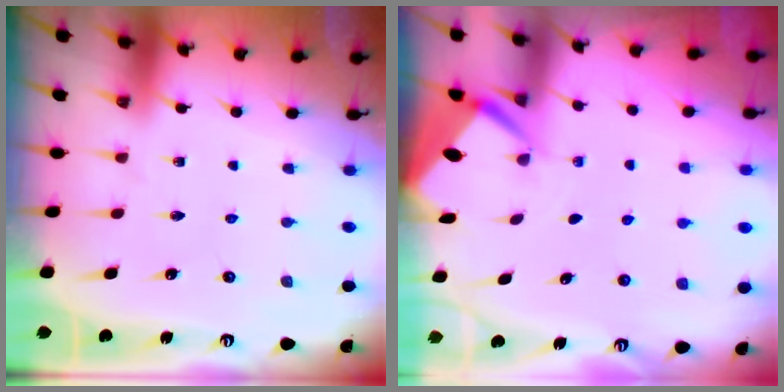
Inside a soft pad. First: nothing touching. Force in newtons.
{"total": 2.7, "press": 2.6, "slide": 0.3}